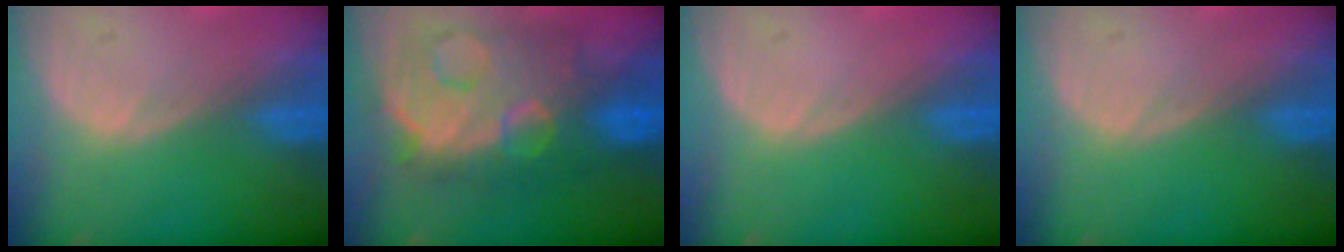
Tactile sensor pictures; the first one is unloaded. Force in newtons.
{"total": 12.3, "press": 12.2, "slide": 1.2}
{"total": 0.0}
{"total": 0.0}